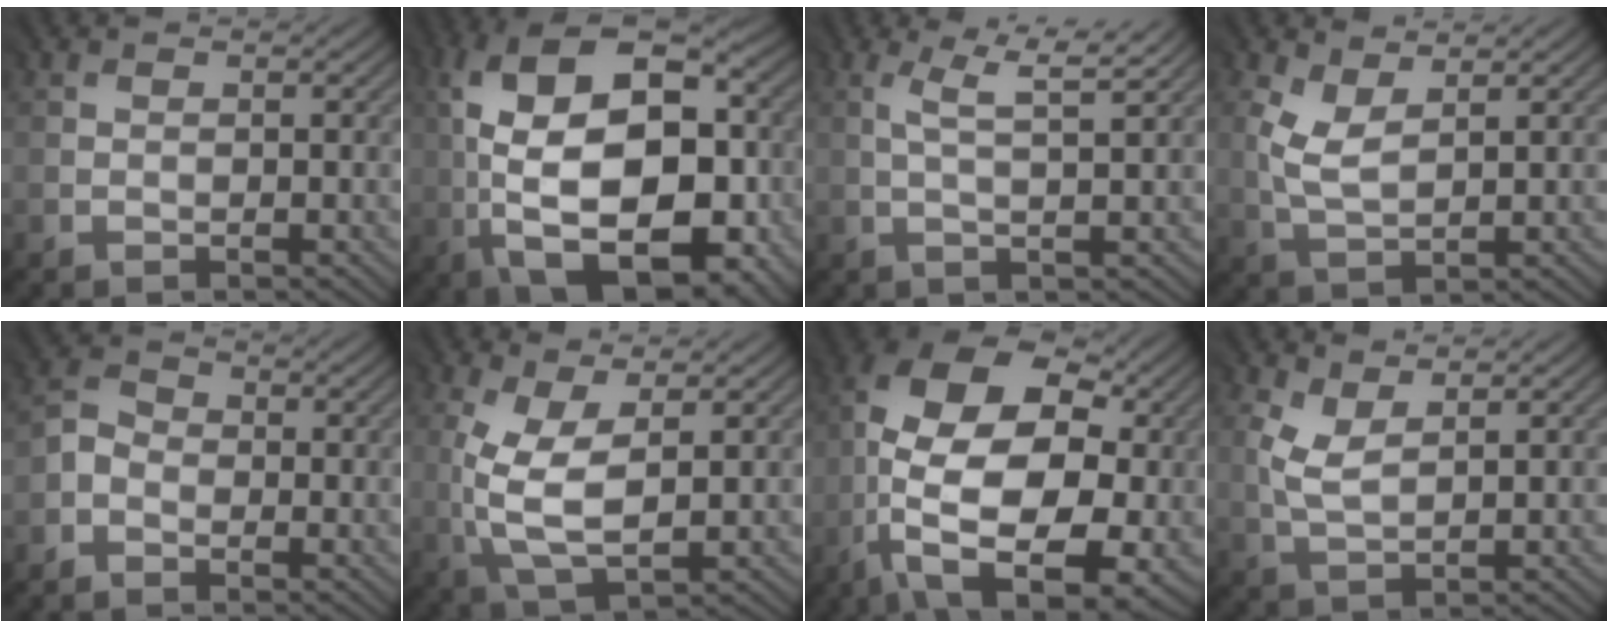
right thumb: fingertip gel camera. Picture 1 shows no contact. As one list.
[{"total": 18.9, "force": [-2.1, 9.6, 16.1], "torque": [-0.259, 0.019, -0.036]}, {"total": 3.7, "force": [1.5, 0.0, 3.4], "torque": [-0.063, 0.005, 0.032]}, {"total": 3.6, "force": [1.7, 1.4, 2.8], "torque": [-0.079, -0.003, 0.042]}, {"total": 2.4, "force": [-1.7, 1.6, 0.6], "torque": [-0.013, 0.003, -0.042]}, {"total": 6.9, "force": [0.5, 2.9, 6.3], "torque": [-0.153, -0.001, 0.013]}, {"total": 18.1, "force": [-2.0, 10.3, 14.7], "torque": [-0.271, 0.001, -0.031]}, {"total": 3.0, "force": [1.6, 1.1, 2.3], "torque": [-0.068, -0.002, 0.037]}]